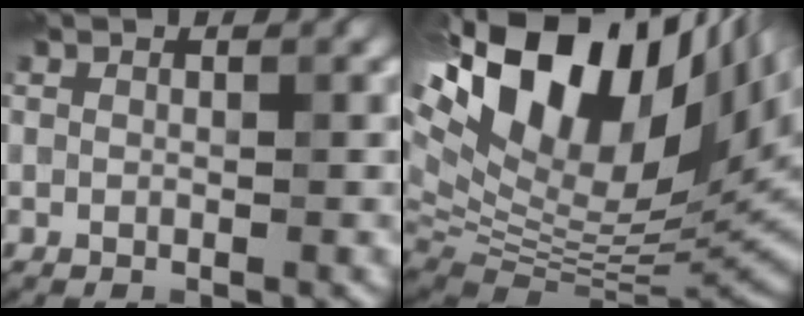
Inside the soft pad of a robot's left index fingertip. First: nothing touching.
{"total": 20.6, "force": [8.0, 9.8, 16.2], "torque": [-0.309, 0.031, 0.158]}